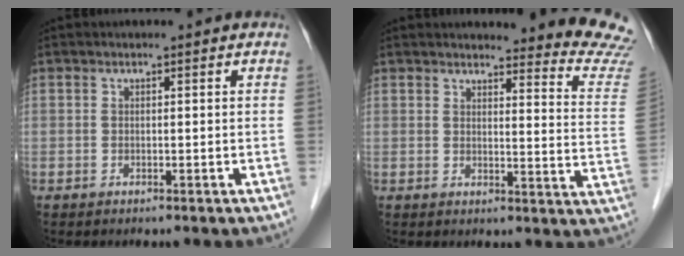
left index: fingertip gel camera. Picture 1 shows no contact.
{"total": 15.3, "force": [15.2, -0.3, 1.8], "torque": [0.006, -0.141, 0.135]}